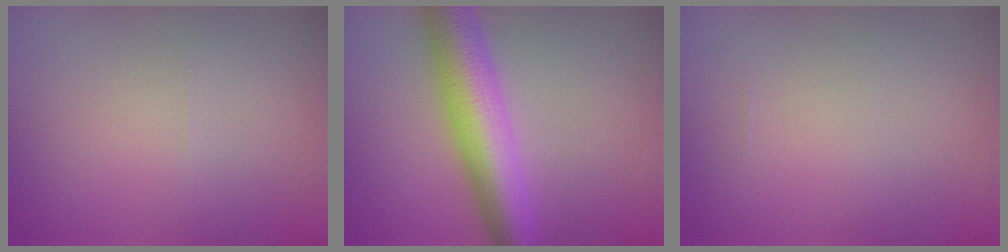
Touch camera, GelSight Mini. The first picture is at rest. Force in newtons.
{"total": 7.7, "press": 7.7, "slide": 0.1}
{"total": 0.0}